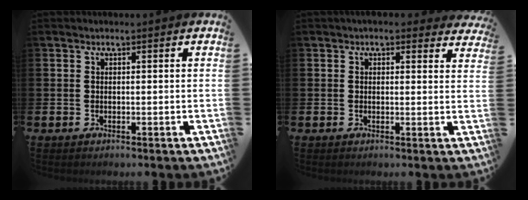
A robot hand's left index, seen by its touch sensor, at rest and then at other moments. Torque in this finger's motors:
{"motor_torque": [1.05, -0.95, 0.19, 0.06]}